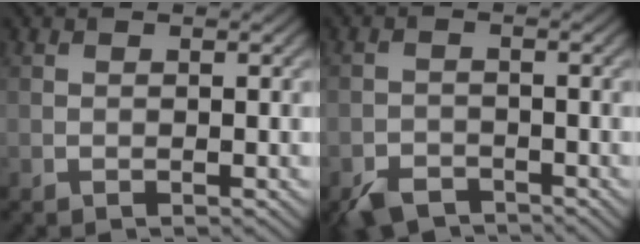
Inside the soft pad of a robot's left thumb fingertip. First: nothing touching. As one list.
[{"total": 3.6, "force": [-2.8, 1.7, 1.4], "torque": [-0.027, -0.007, -0.058]}]